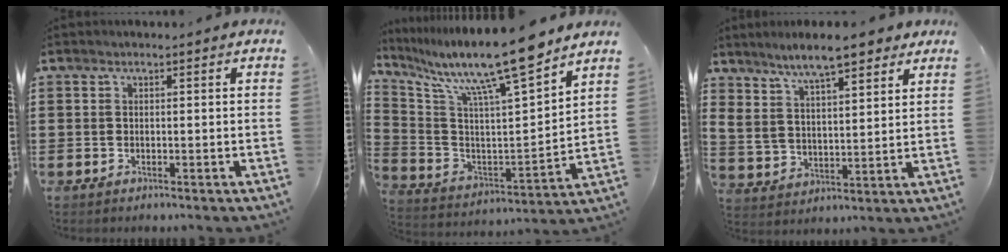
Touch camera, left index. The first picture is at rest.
{"total": 13.5, "force": [11.0, 0.8, 7.8], "torque": [-0.163, -0.079, 0.177]}
{"total": 8.1, "force": [6.8, 1.9, 4.0], "torque": [-0.101, -0.015, 0.120]}